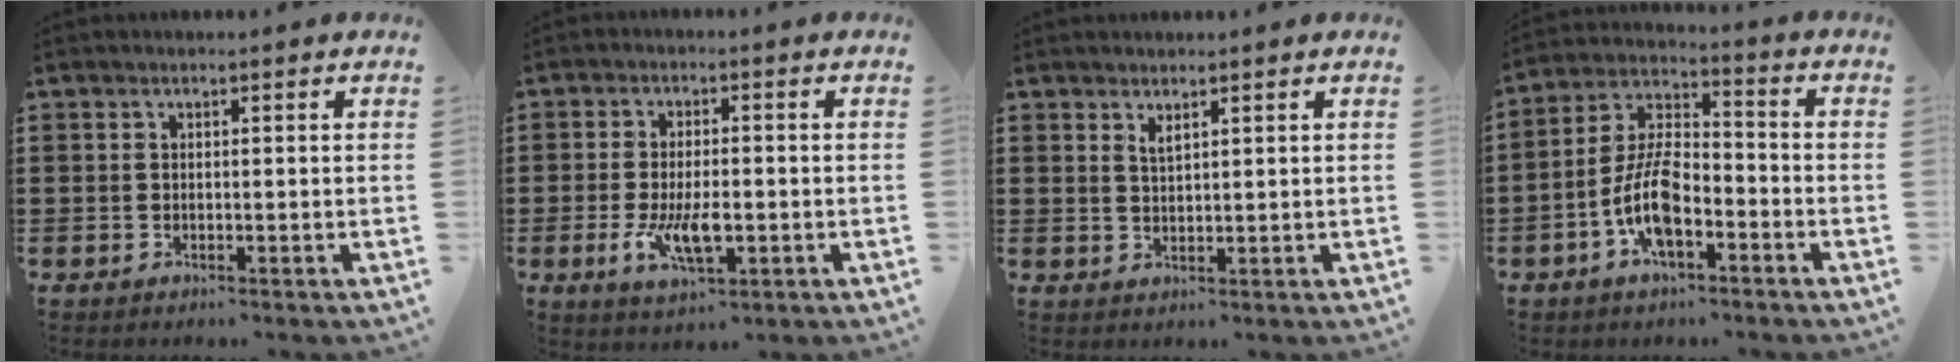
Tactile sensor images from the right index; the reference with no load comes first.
{"total": 6.7, "force": [-1.7, 2.7, 5.9], "torque": [-0.114, -0.003, -0.028]}
{"total": 1.6, "force": [1.3, 0.4, 0.9], "torque": [-0.018, 0.002, 0.022]}
{"total": 9.4, "force": [-4.0, 4.3, 7.4], "torque": [-0.177, 0.000, -0.080]}